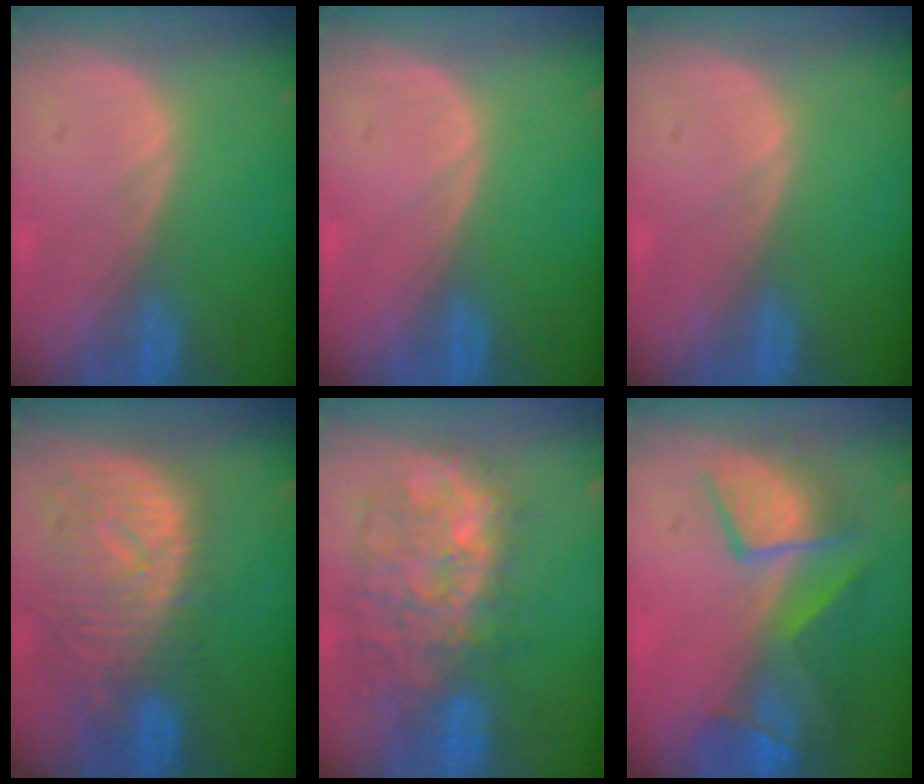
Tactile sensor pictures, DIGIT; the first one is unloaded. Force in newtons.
{"total": 0.0}
{"total": 0.0}
{"total": 10.9, "press": 9.7, "slide": 5.0}
{"total": 10.9, "press": 10.2, "slide": 3.8}
{"total": 9.8, "press": 8.5, "slide": 4.8}